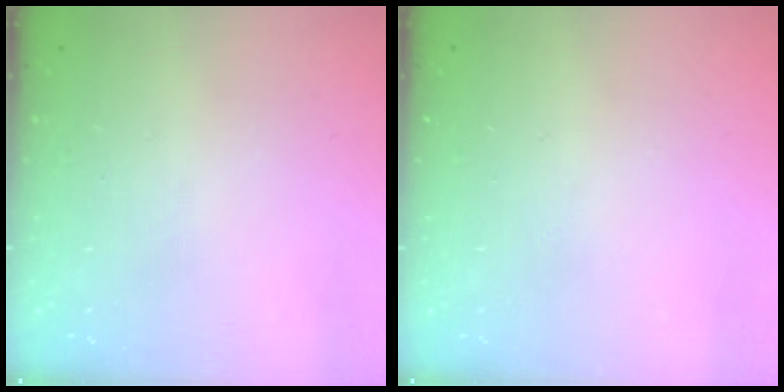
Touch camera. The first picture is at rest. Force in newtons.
{"total": 0.0}